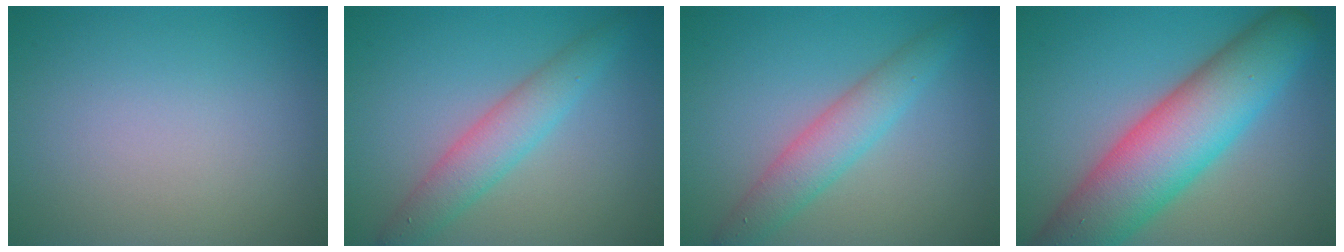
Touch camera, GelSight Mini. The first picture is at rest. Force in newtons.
{"total": 3.7, "press": 3.7, "slide": 0.1}
{"total": 3.7, "press": 3.7, "slide": 0.1}
{"total": 11.0, "press": 11.0, "slide": 0.5}